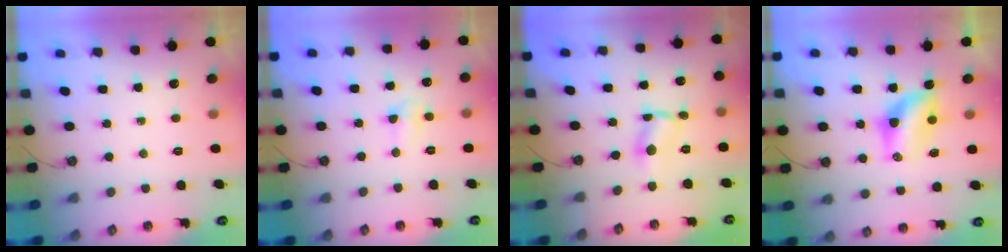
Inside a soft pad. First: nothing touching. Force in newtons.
{"total": 5.3, "press": 5.2, "slide": 0.8}
{"total": 2.4, "press": 2.4, "slide": 0.1}
{"total": 6.9, "press": 6.9, "slide": 0.5}